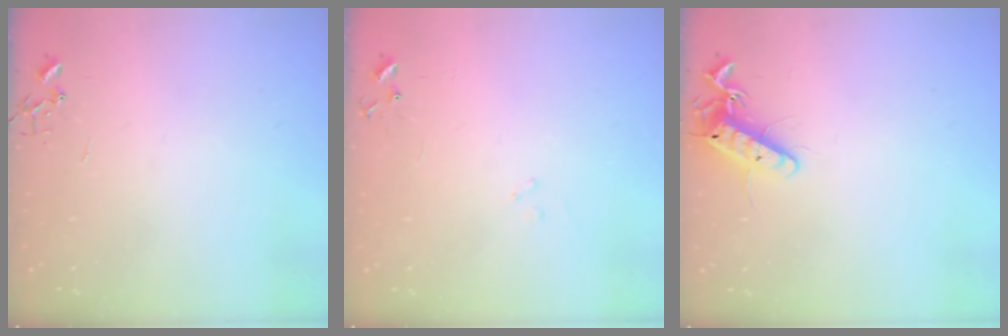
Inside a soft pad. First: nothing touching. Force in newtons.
{"total": 7.8, "press": 7.8, "slide": 0.7}
{"total": 12.8, "press": 12.8, "slide": 0.6}